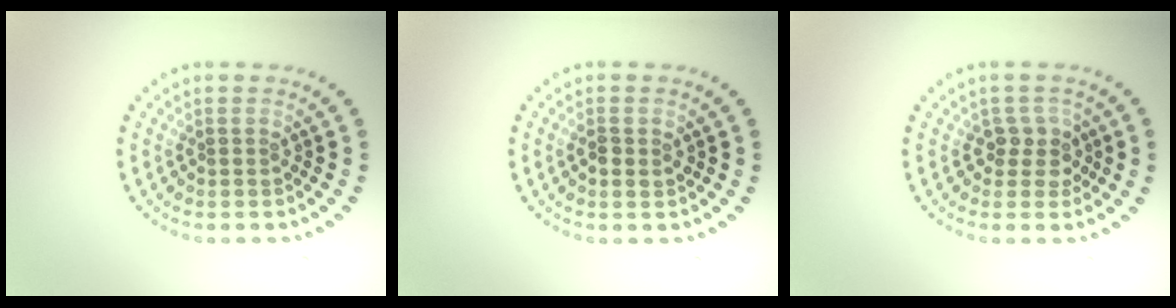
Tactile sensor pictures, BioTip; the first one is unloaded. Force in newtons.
{"total": 1.2, "press": 1.2, "slide": 0.0}
{"total": 2.1, "press": 1.7, "slide": 1.2}